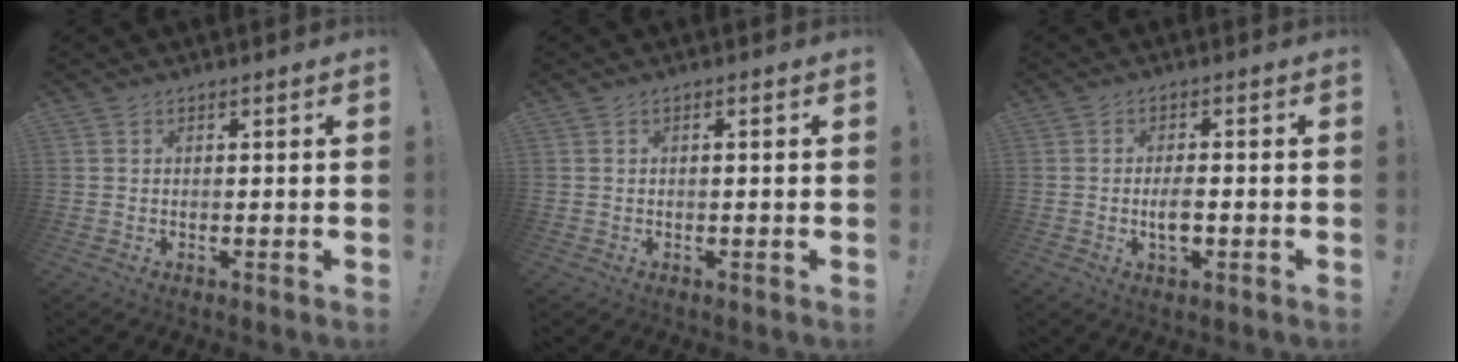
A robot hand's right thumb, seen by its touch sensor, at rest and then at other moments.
{"total": 0.9, "force": [-0.2, -0.1, 0.9], "torque": [-0.010, -0.002, -0.006]}
{"total": 4.5, "force": [-1.2, 1.9, 3.9], "torque": [-0.058, 0.000, -0.023]}